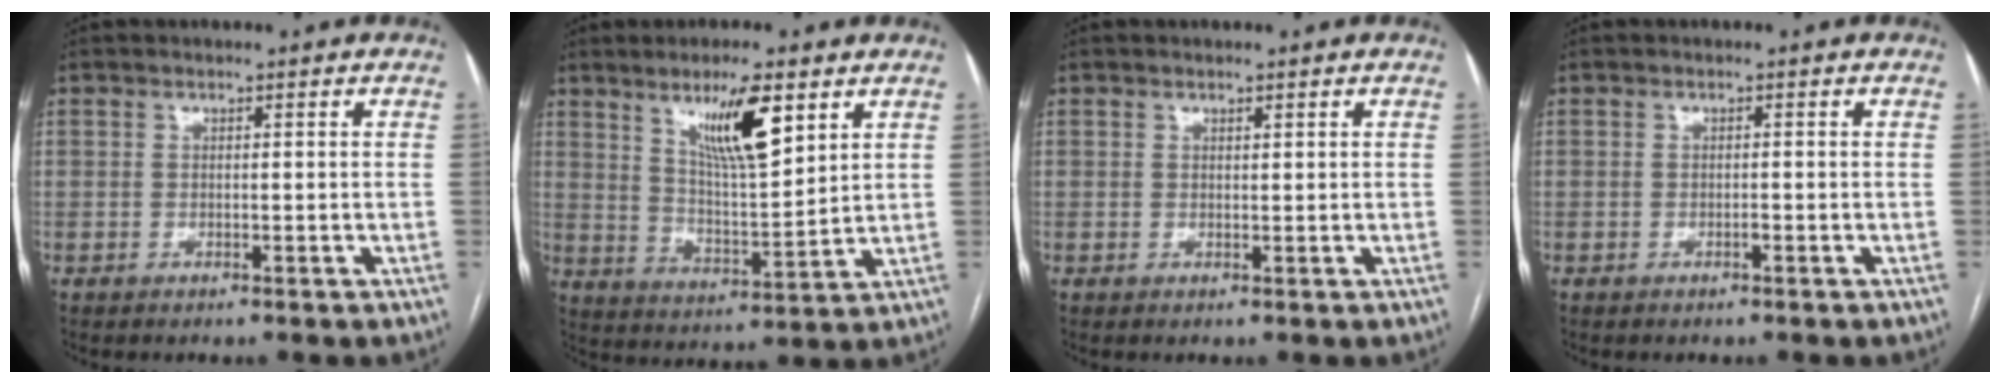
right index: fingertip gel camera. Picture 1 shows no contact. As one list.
[{"total": 10.8, "force": [5.9, 1.6, 8.9], "torque": [-0.157, -0.006, 0.107]}, {"total": 0.5, "force": [0.4, 0.1, 0.3], "torque": [-0.007, -0.002, 0.005]}, {"total": 0.0}]